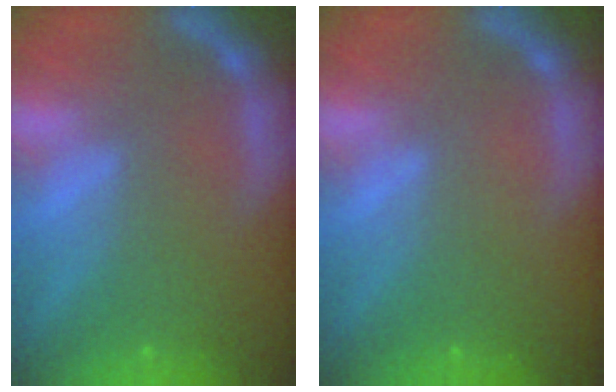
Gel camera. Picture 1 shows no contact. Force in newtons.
{"total": 0.0}